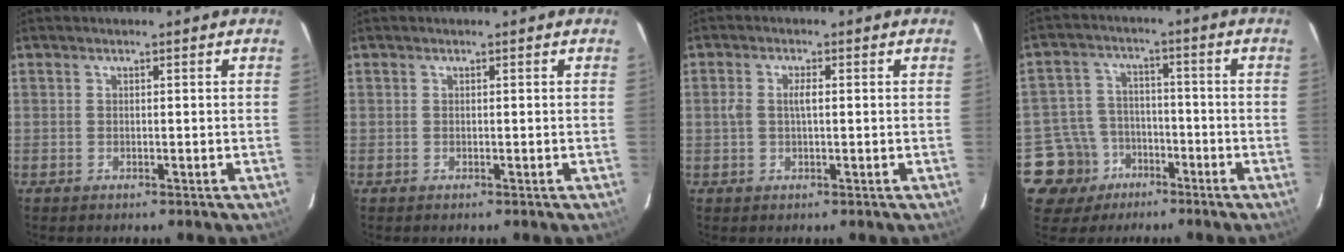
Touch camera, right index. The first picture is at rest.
{"total": 0.0}
{"total": 2.8, "force": [0.2, 1.2, 2.5], "torque": [-0.049, 0.004, 0.003]}
{"total": 9.9, "force": [-5.3, 8.3, 0.9], "torque": [-0.047, 0.032, -0.075]}